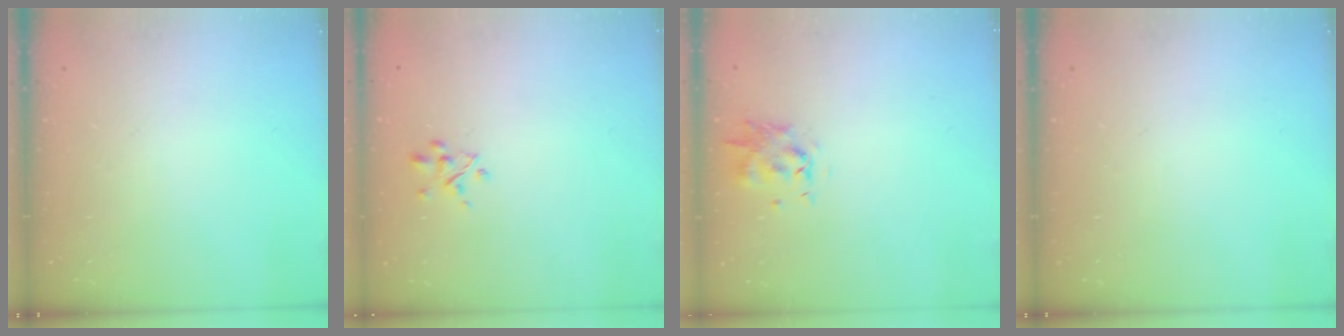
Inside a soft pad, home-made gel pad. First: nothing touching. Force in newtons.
{"total": 2.3, "press": 2.3, "slide": 0.3}
{"total": 1.0, "press": 0.9, "slide": 0.3}
{"total": 0.0}